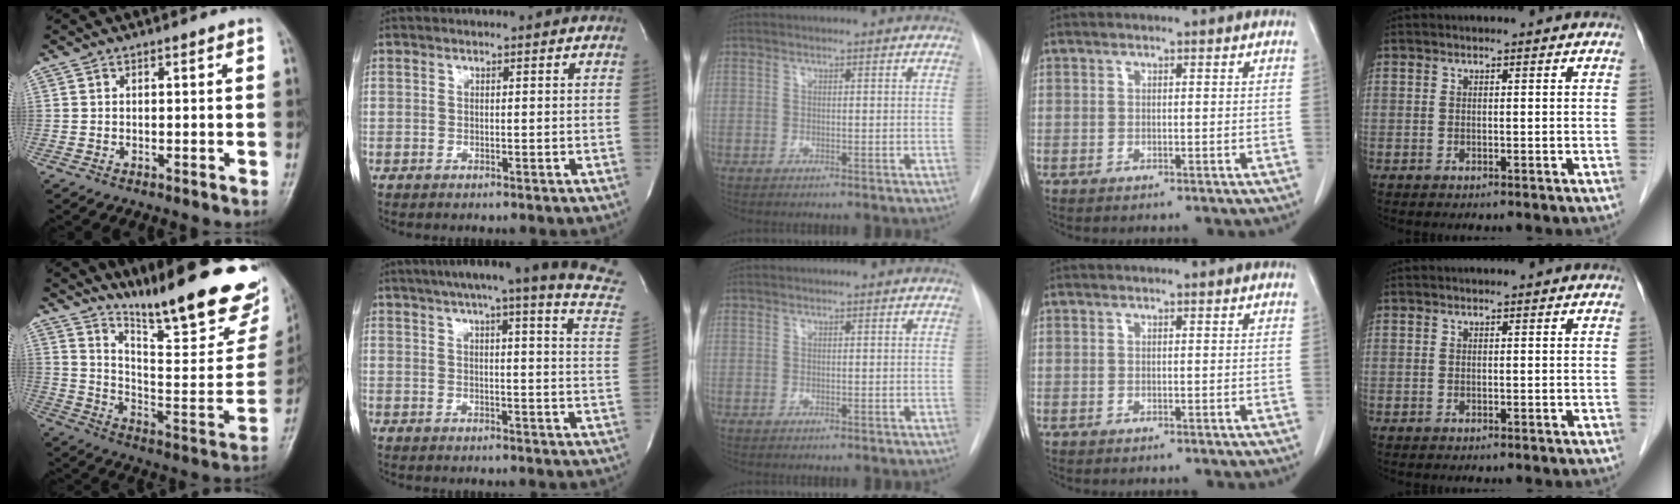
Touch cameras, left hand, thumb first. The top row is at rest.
{"thumb": {"total": 27.8, "force": [20.5, 5.8, 17.8], "torque": [-0.232, -0.119, 0.299]}, "index": {"total": 21.5, "force": [18.2, -0.1, 11.3], "torque": [-0.155, -0.047, 0.206]}}